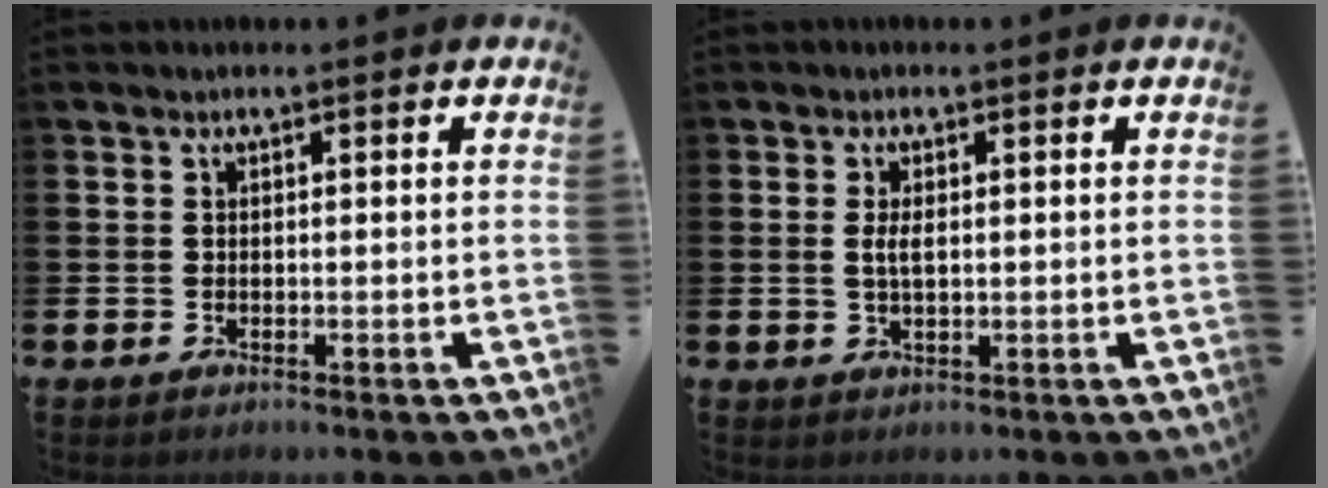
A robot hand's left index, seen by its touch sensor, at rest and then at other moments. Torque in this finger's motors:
{"motor_torque": [0.57, 0.31, 0.08, 0.06]}